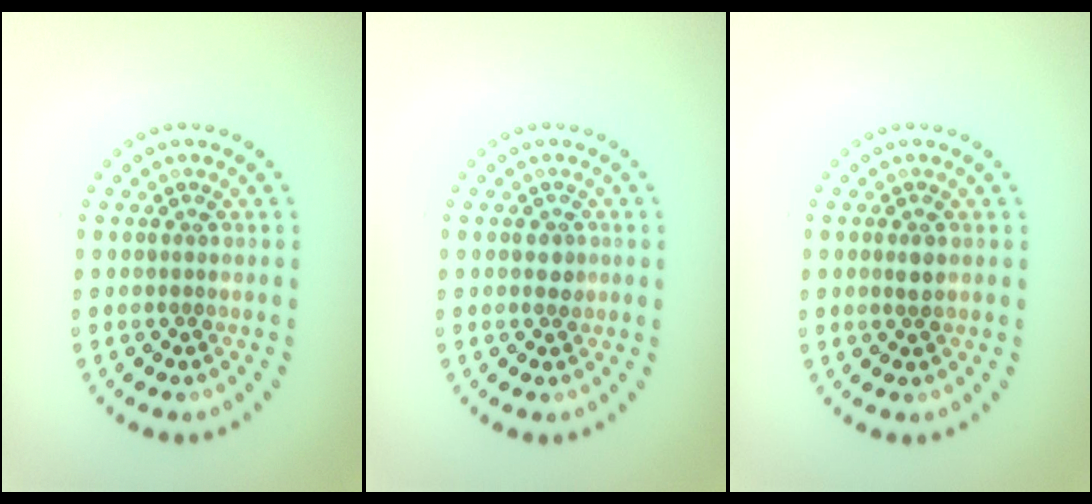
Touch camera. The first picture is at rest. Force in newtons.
{"total": 1.1, "press": 1.1, "slide": 0.1}
{"total": 1.0, "press": 1.0, "slide": 0.3}